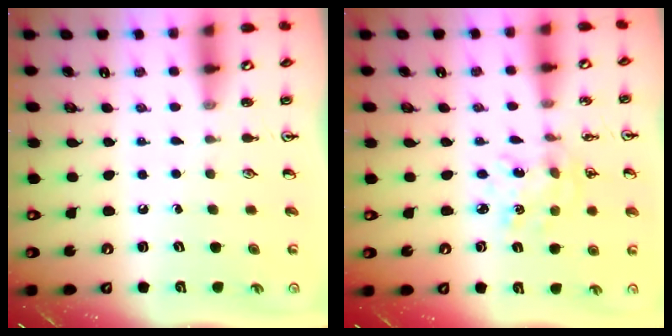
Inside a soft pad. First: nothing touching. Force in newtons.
{"total": 3.5, "press": 3.4, "slide": 0.3}